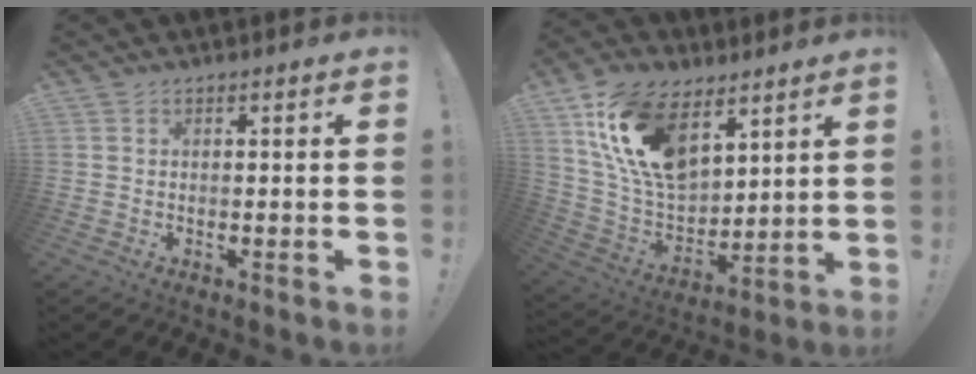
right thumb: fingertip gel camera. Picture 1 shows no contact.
{"total": 20.0, "force": [10.1, 12.1, 12.3], "torque": [-0.242, -0.056, 0.184]}